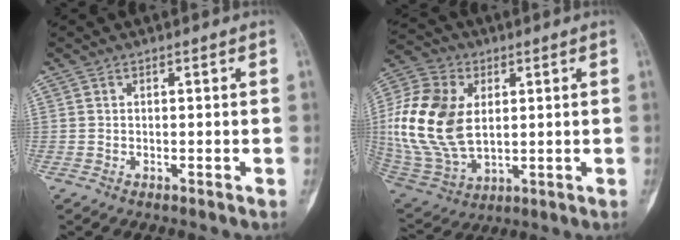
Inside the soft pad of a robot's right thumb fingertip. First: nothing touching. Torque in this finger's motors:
{"motor_torque": [1.87, 1.77, 1.50, -0.43, 0.38]}